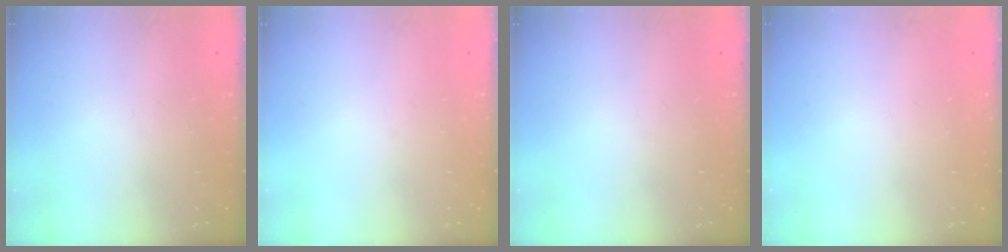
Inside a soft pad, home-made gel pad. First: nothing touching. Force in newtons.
{"total": 0.0}
{"total": 0.0}
{"total": 0.0}